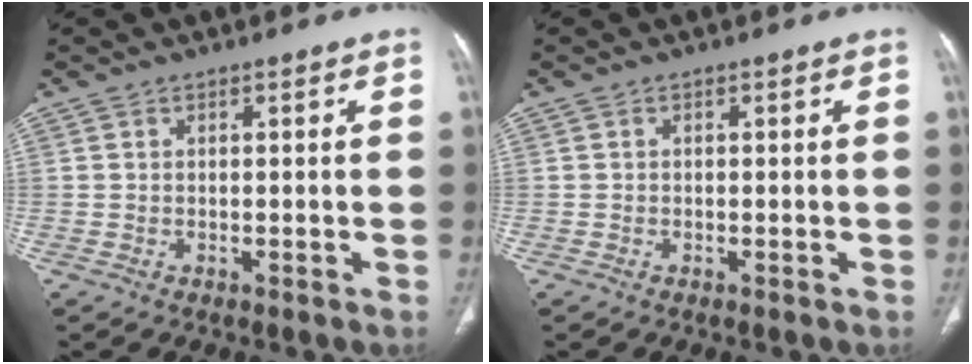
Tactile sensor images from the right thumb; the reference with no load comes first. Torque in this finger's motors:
{"motor_torque": [-0.36, 0.08, -0.25, 0.17, 0.10]}